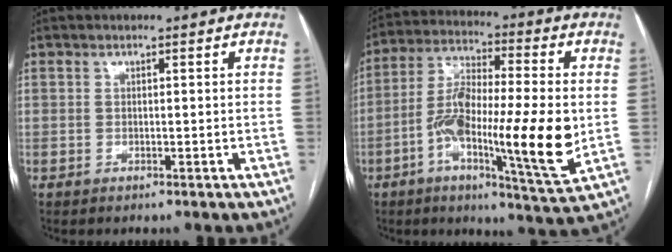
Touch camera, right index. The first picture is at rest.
{"total": 17.9, "force": [-3.1, 2.3, 17.5], "torque": [-0.321, -0.007, -0.054]}